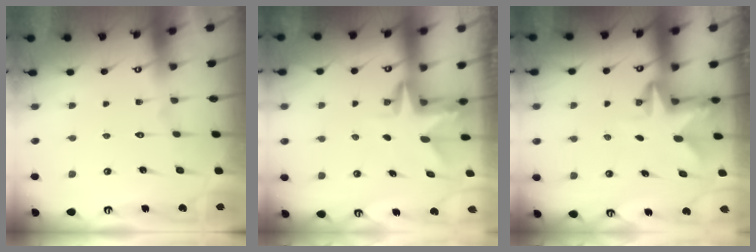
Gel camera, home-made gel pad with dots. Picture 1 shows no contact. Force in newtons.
{"total": 3.0, "press": 3.0, "slide": 0.2}
{"total": 2.8, "press": 2.8, "slide": 0.6}